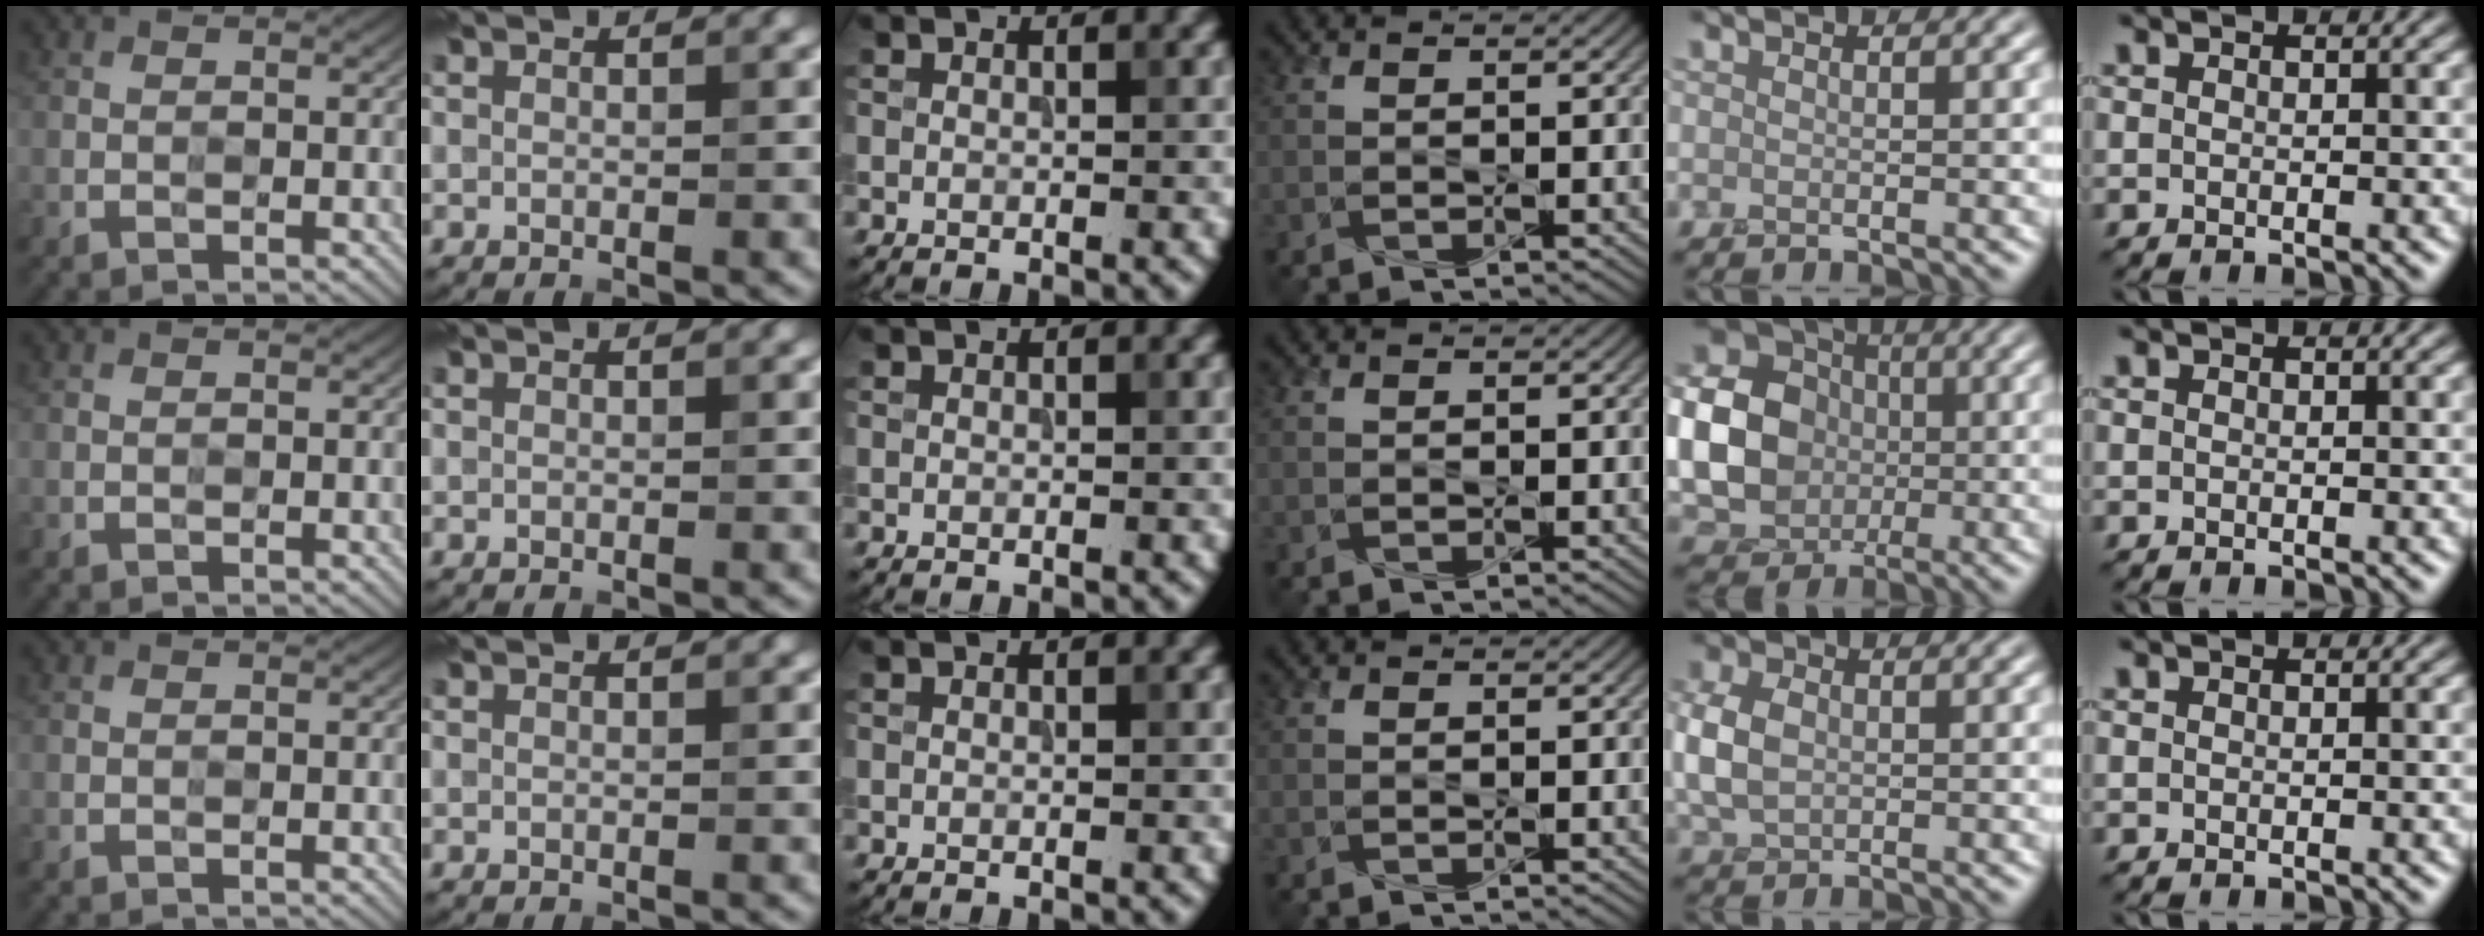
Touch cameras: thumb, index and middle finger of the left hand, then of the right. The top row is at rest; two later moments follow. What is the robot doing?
{"motion": "press", "object": "toy piano key"}